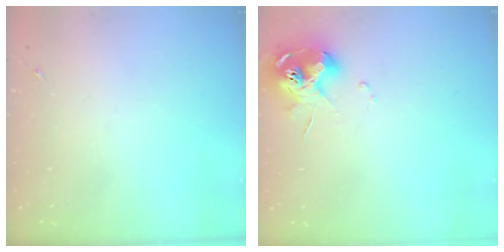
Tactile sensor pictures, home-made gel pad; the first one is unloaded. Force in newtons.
{"total": 10.5, "press": 10.4, "slide": 1.3}